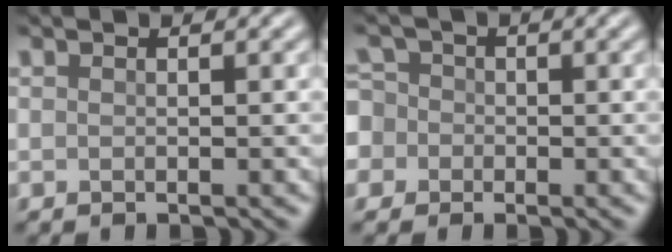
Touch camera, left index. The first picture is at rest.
{"total": 6.3, "force": [-1.9, 5.7, 2.1], "torque": [-0.054, 0.014, -0.068]}